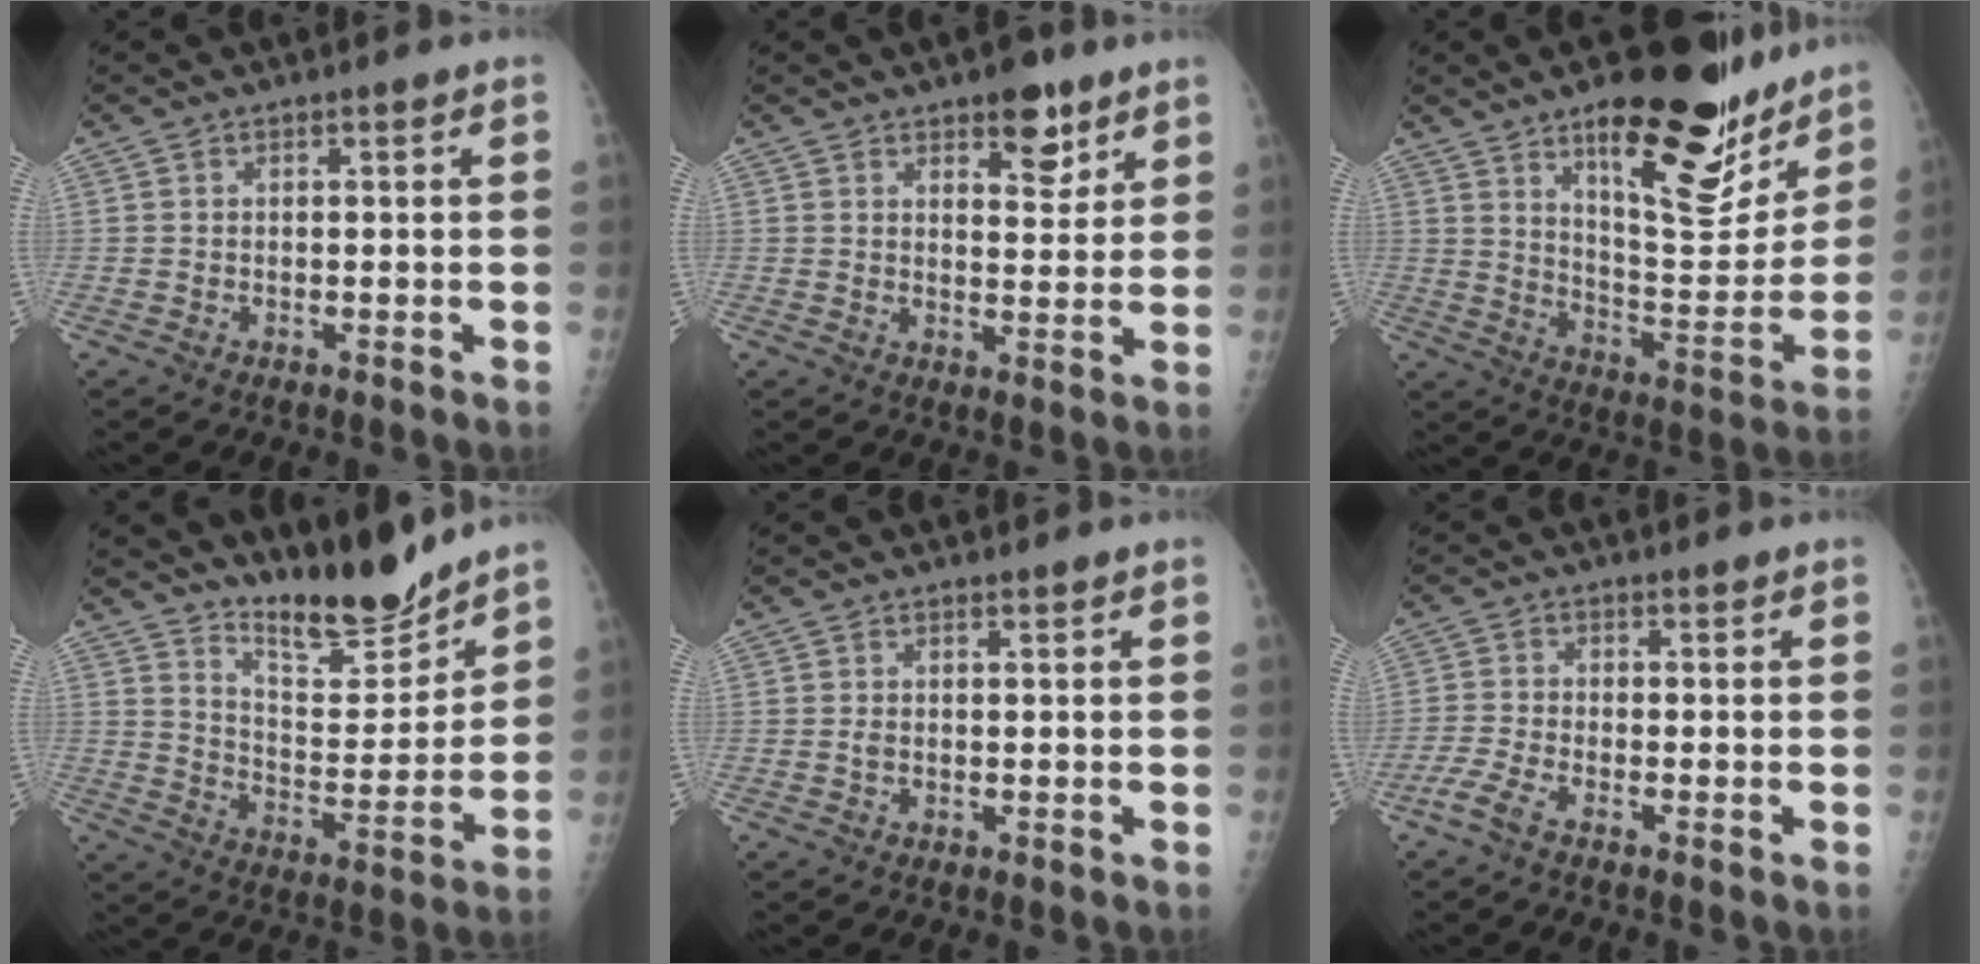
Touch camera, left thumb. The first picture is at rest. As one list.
[{"total": 7.1, "force": [4.5, 3.4, 4.4], "torque": [-0.032, -0.025, 0.061]}, {"total": 24.2, "force": [15.4, 8.6, 16.7], "torque": [-0.184, -0.091, 0.232]}, {"total": 12.2, "force": [11.1, 2.5, 4.4], "torque": [-0.037, -0.094, 0.195]}, {"total": 0.7, "force": [0.2, 0.4, 0.5], "torque": [-0.011, 0.001, 0.005]}, {"total": 3.3, "force": [-2.5, 0.4, 2.1], "torque": [-0.055, 0.002, -0.060]}]